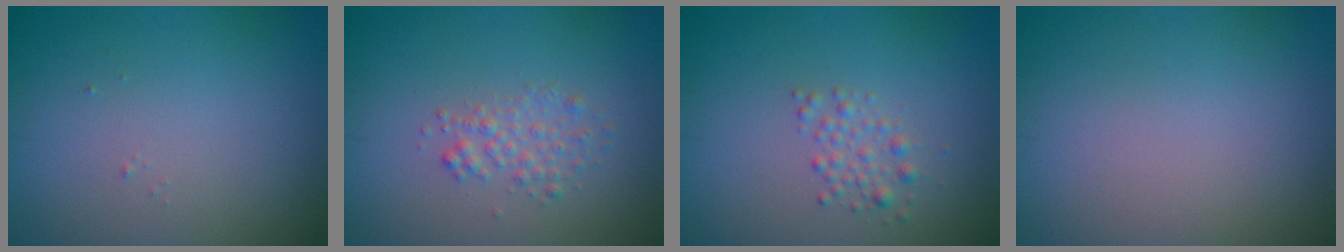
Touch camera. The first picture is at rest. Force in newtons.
{"total": 1.7, "press": 1.7, "slide": 0.1}
{"total": 1.5, "press": 1.5, "slide": 0.0}
{"total": 0.0}